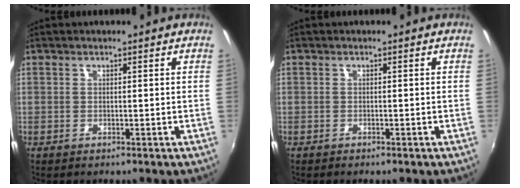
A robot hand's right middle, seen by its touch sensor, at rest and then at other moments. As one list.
[{"total": 0.6, "force": [-0.5, 0.1, 0.2], "torque": [-0.005, 0.000, -0.008]}]